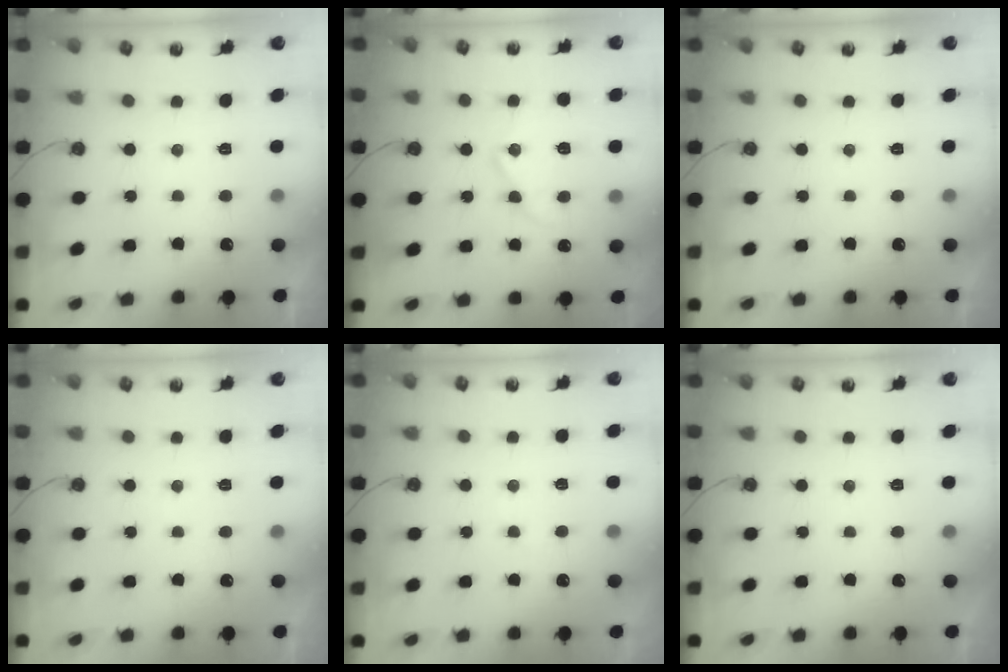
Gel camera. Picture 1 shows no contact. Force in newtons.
{"total": 12.7, "press": 12.7, "slide": 1.2}
{"total": 0.0}
{"total": 0.0}
{"total": 5.0, "press": 4.9, "slide": 0.6}
{"total": 0.0}